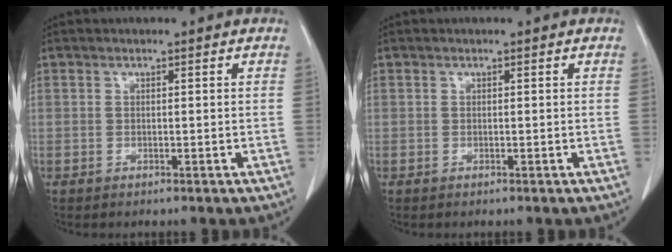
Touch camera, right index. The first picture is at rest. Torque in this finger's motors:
{"motor_torque": [0.00, 0.00, 0.00, 0.00]}